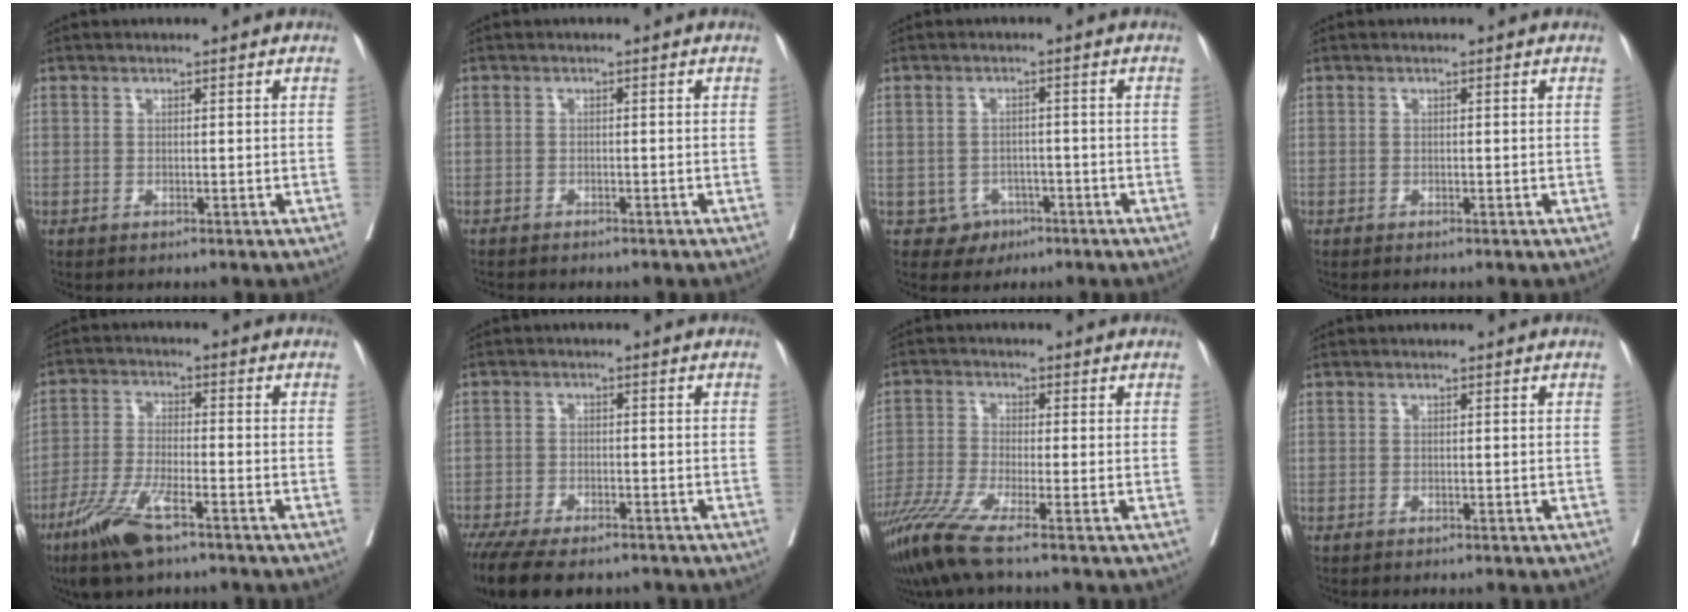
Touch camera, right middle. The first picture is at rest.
{"total": 3.6, "force": [-3.1, 1.0, 1.5], "torque": [-0.024, -0.006, -0.036]}
{"total": 3.7, "force": [-1.8, 3.1, 0.4], "torque": [0.000, 0.011, -0.020]}
{"total": 0.0}
{"total": 9.8, "force": [-6.2, 1.8, 7.4], "torque": [-0.155, -0.022, -0.114]}
{"total": 12.6, "force": [-9.8, 4.2, 6.6], "torque": [-0.129, -0.013, -0.150]}
{"total": 7.8, "force": [-5.5, -0.7, 5.4], "torque": [-0.112, -0.029, -0.109]}
{"total": 0.0}